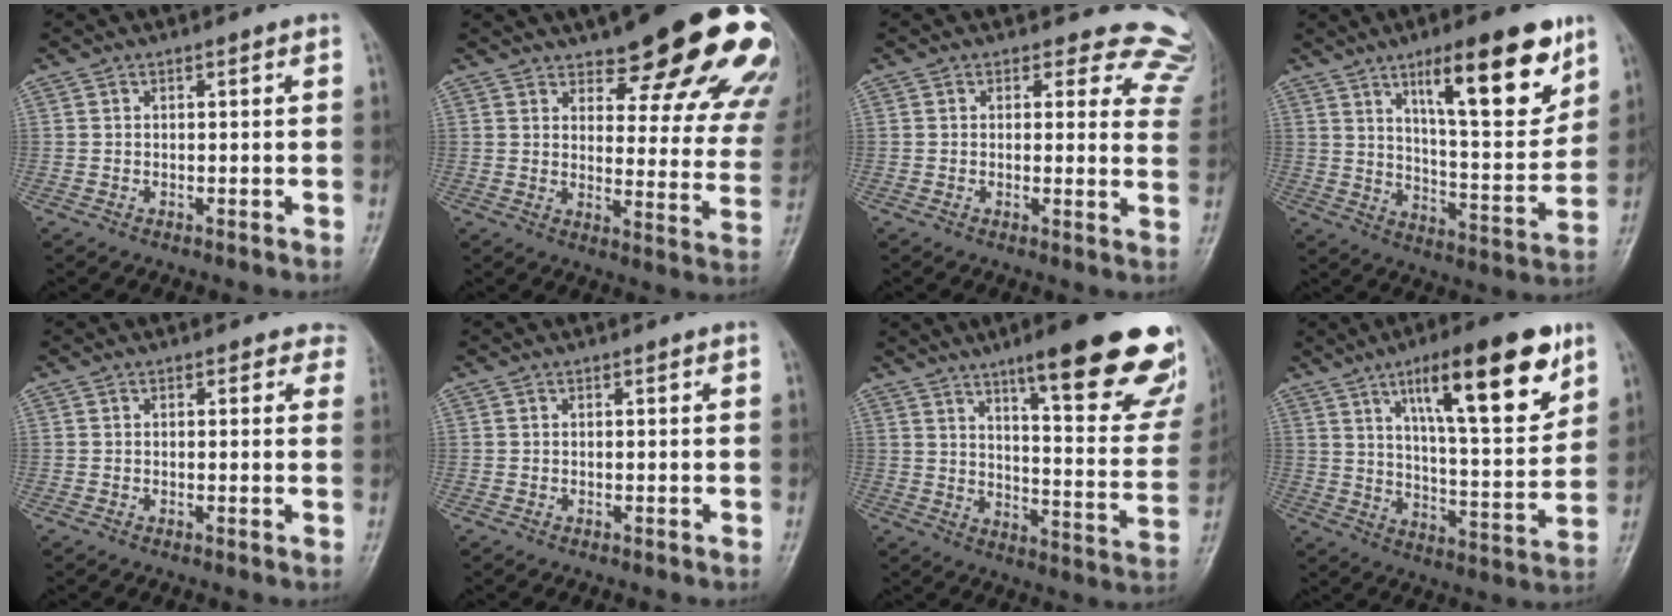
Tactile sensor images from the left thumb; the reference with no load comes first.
{"total": 24.4, "force": [16.4, 7.9, 16.2], "torque": [-0.164, -0.075, 0.197]}
{"total": 10.7, "force": [9.7, 4.4, 0.6], "torque": [0.051, -0.069, 0.064]}
{"total": 18.7, "force": [10.5, 5.3, 14.5], "torque": [-0.186, -0.057, 0.172]}
{"total": 2.6, "force": [1.8, 1.7, 1.0], "torque": [0.019, -0.004, 0.003]}
{"total": 0.0}
{"total": 27.0, "force": [17.0, 5.9, 20.2], "torque": [-0.233, -0.067, 0.232]}
{"total": 20.8, "force": [11.0, 5.5, 16.8], "torque": [-0.224, -0.046, 0.175]}